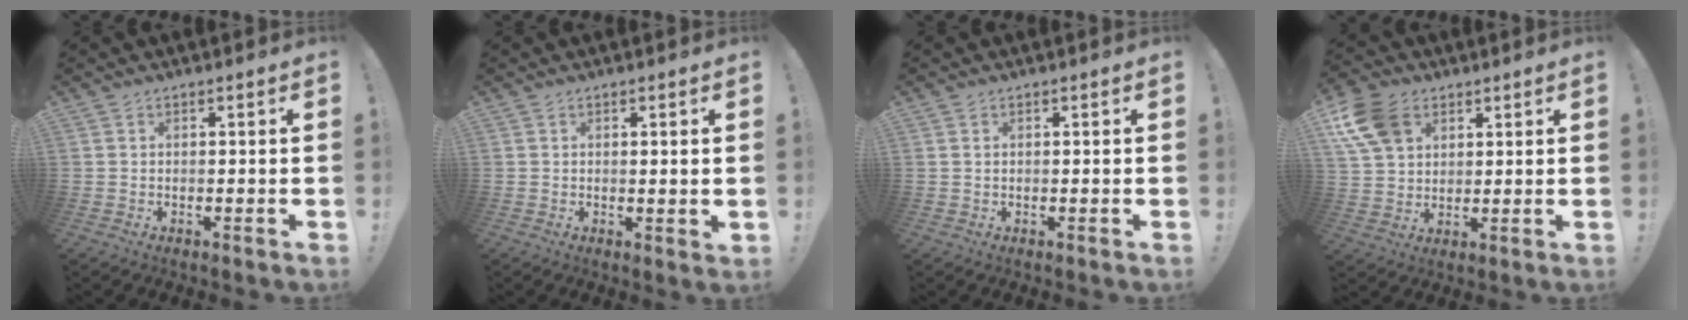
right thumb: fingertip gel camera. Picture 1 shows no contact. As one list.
[{"total": 1.4, "force": [0.6, 0.0, 1.3], "torque": [-0.011, -0.006, 0.007]}, {"total": 0.6, "force": [0.4, 0.4, 0.3], "torque": [-0.007, 0.002, 0.008]}, {"total": 13.7, "force": [6.2, 9.9, 7.2], "torque": [-0.133, -0.021, 0.125]}]